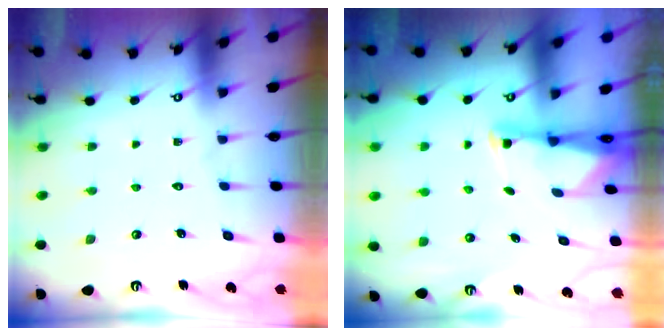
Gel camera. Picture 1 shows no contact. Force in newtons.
{"total": 1.8, "press": 1.7, "slide": 0.4}